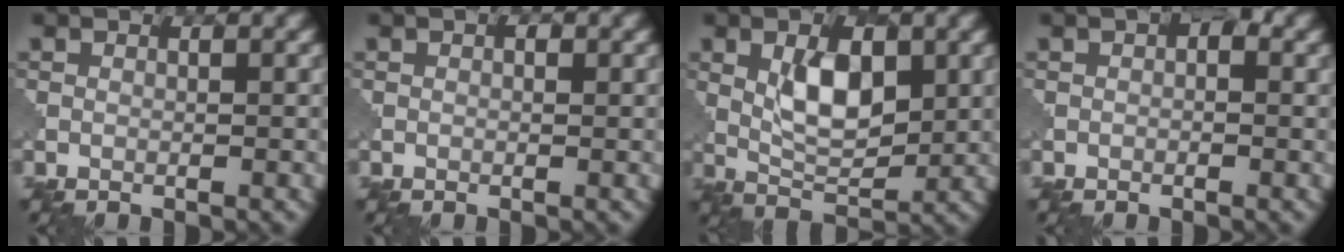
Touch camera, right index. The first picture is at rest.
{"total": 0.7, "force": [0.1, 0.4, 0.5], "torque": [-0.006, 0.000, 0.004]}
{"total": 5.1, "force": [1.3, 2.6, 4.1], "torque": [-0.077, -0.003, 0.028]}
{"total": 1.6, "force": [0.2, 0.9, 1.3], "torque": [-0.015, 0.001, 0.002]}